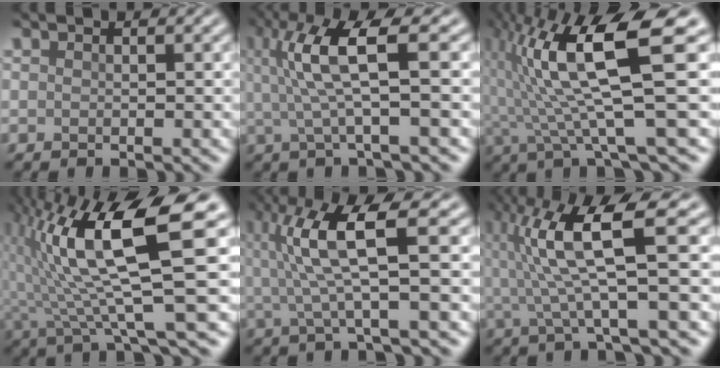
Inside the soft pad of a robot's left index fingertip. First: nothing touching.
{"total": 6.3, "force": [1.2, 1.0, 6.1], "torque": [-0.127, 0.003, 0.030]}
{"total": 11.1, "force": [1.9, 2.1, 10.7], "torque": [-0.190, 0.007, 0.045]}
{"total": 12.1, "force": [2.7, 2.2, 11.6], "torque": [-0.193, 0.011, 0.056]}
{"total": 6.9, "force": [1.3, 1.2, 6.7], "torque": [-0.139, 0.004, 0.032]}
{"total": 7.8, "force": [1.2, 1.2, 7.6], "torque": [-0.153, 0.005, 0.029]}